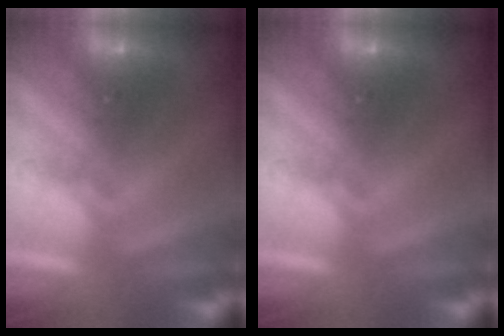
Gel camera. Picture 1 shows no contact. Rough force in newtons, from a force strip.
{"total": 0.0}